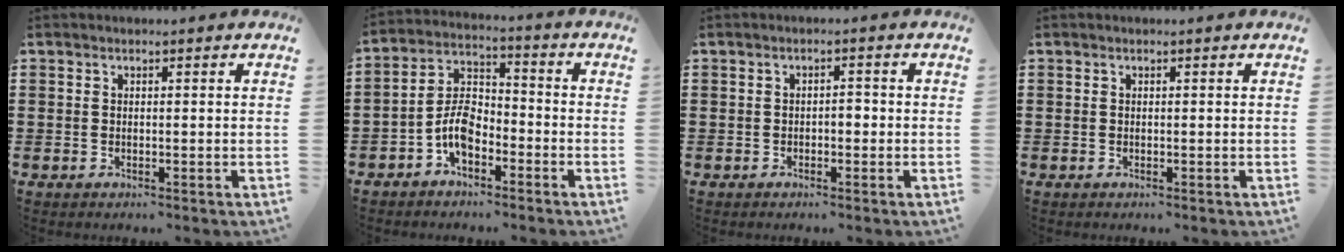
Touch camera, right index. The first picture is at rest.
{"total": 6.7, "force": [-3.0, 3.6, 4.8], "torque": [-0.110, 0.009, -0.063]}
{"total": 1.4, "force": [-0.6, 0.7, 1.1], "torque": [-0.023, 0.002, -0.013]}
{"total": 0.0}